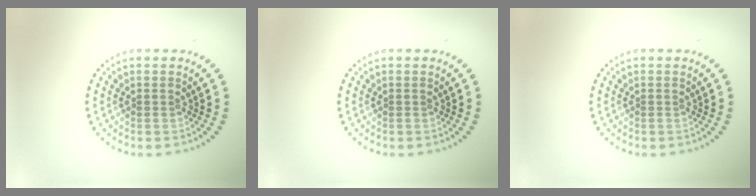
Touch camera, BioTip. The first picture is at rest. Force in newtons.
{"total": 0.0}
{"total": 0.0}